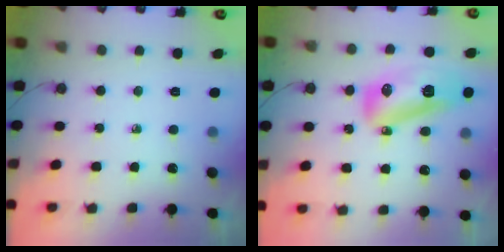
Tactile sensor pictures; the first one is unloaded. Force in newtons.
{"total": 13.9, "press": 13.8, "slide": 1.8}